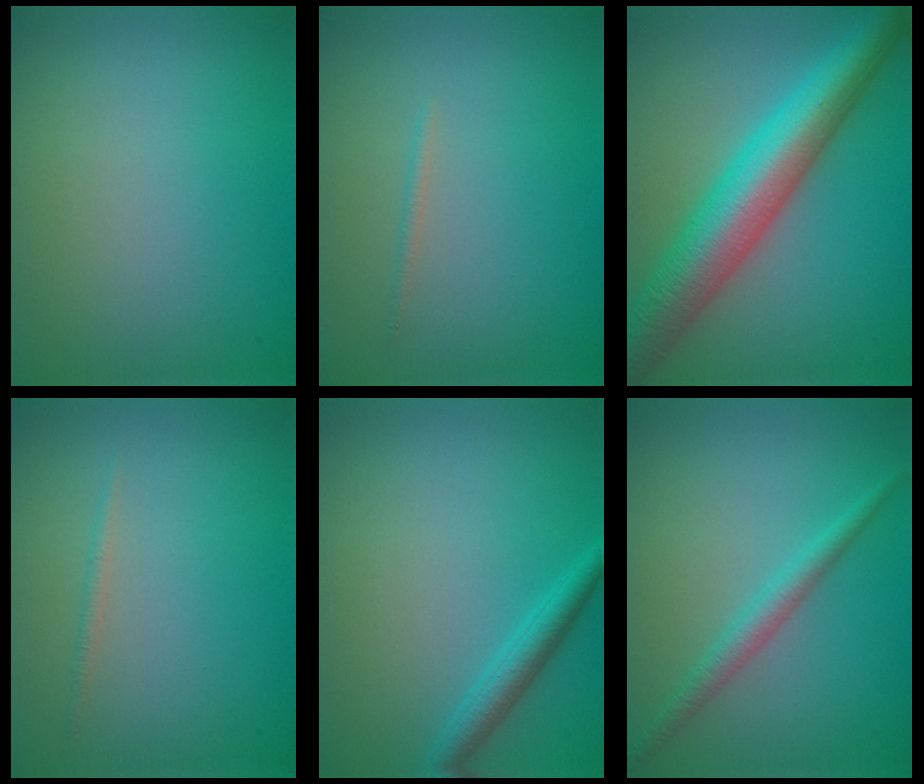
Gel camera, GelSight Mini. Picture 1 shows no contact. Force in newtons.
{"total": 0.6, "press": 0.6, "slide": 0.1}
{"total": 10.0, "press": 10.0, "slide": 0.3}
{"total": 0.7, "press": 0.7, "slide": 0.0}
{"total": 2.4, "press": 2.4, "slide": 0.2}
{"total": 2.2, "press": 2.2, "slide": 0.1}